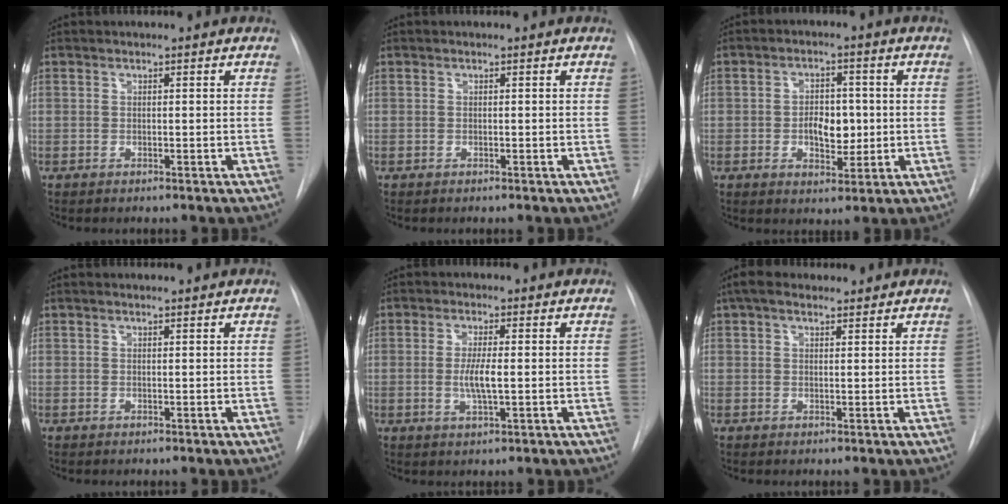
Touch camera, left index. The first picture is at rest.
{"total": 0.0}
{"total": 5.7, "force": [-0.4, 3.5, 4.6], "torque": [-0.069, 0.004, -0.001]}
{"total": 0.8, "force": [0.8, 0.0, 0.2], "torque": [-0.008, 0.010, 0.015]}
{"total": 3.9, "force": [-0.3, 0.6, 3.9], "torque": [-0.079, -0.008, -0.005]}
{"total": 5.1, "force": [3.9, 2.0, 2.5], "torque": [-0.047, 0.034, 0.067]}